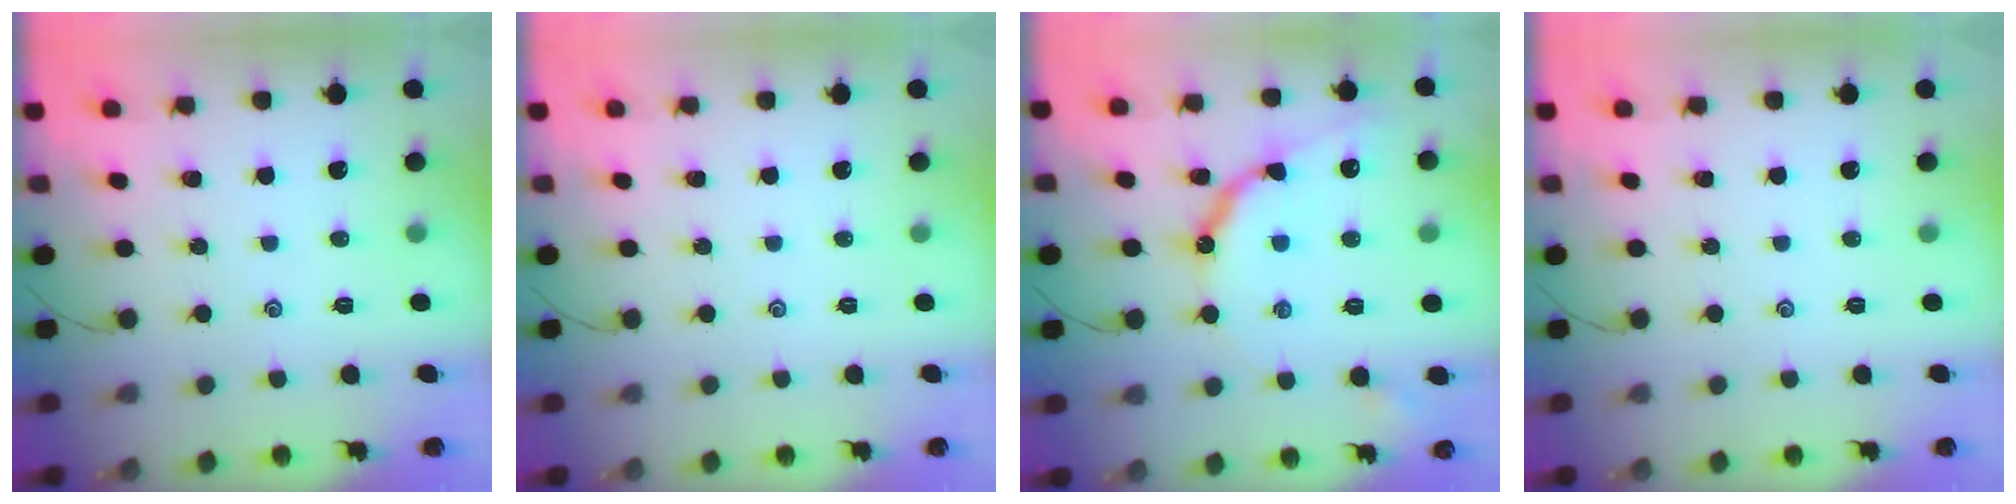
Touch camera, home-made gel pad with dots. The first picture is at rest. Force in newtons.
{"total": 0.0}
{"total": 11.0, "press": 10.9, "slide": 1.0}
{"total": 0.0}